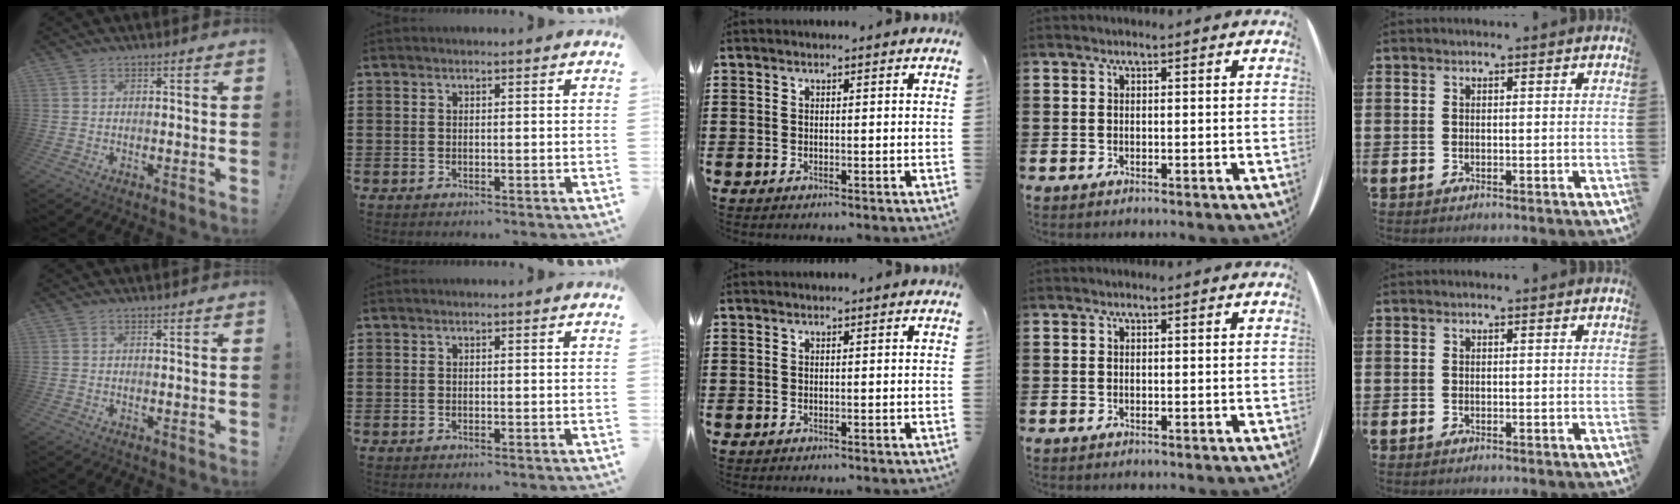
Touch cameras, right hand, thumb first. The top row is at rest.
{}